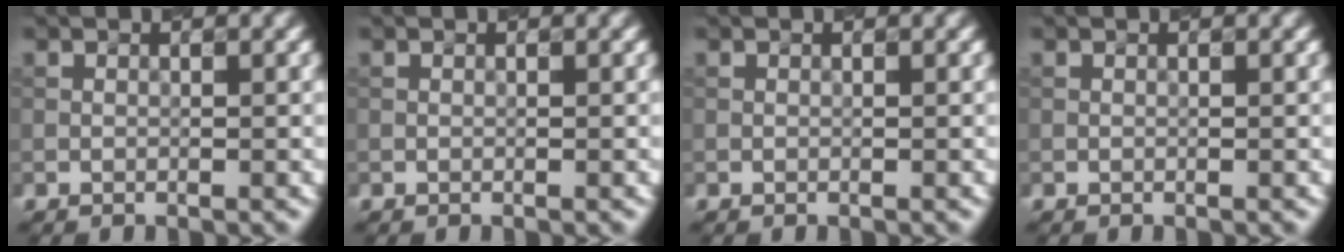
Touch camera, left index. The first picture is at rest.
{"total": 0.0}
{"total": 0.0}
{"total": 0.0}